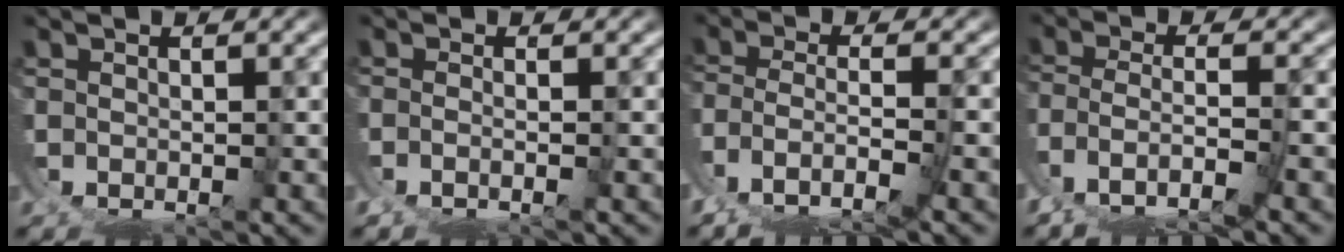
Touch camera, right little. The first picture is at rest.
{"total": 1.8, "force": [-1.0, 0.2, 1.5], "torque": [-0.034, -0.014, -0.008]}
{"total": 2.8, "force": [-1.6, 0.5, 2.2], "torque": [-0.070, -0.028, -0.009]}
{"total": 3.0, "force": [-1.8, 0.8, 2.3], "torque": [-0.073, -0.029, -0.012]}